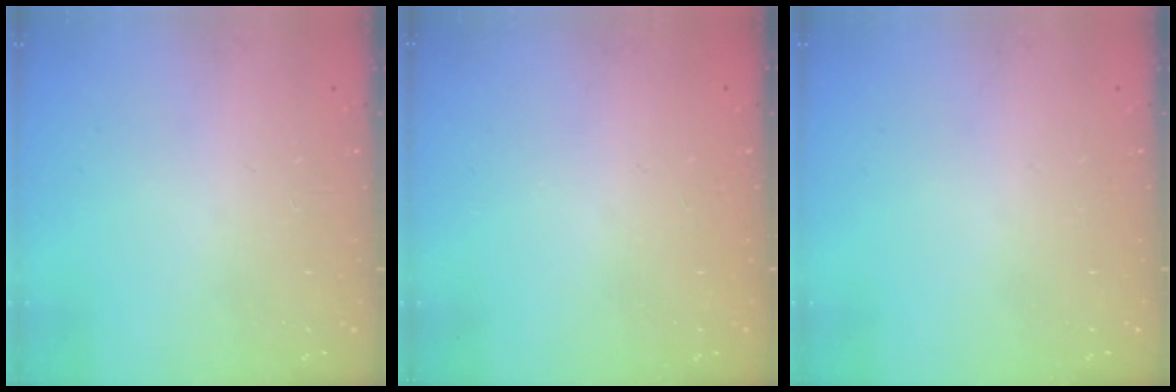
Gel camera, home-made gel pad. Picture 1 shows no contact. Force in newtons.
{"total": 0.0}
{"total": 0.0}